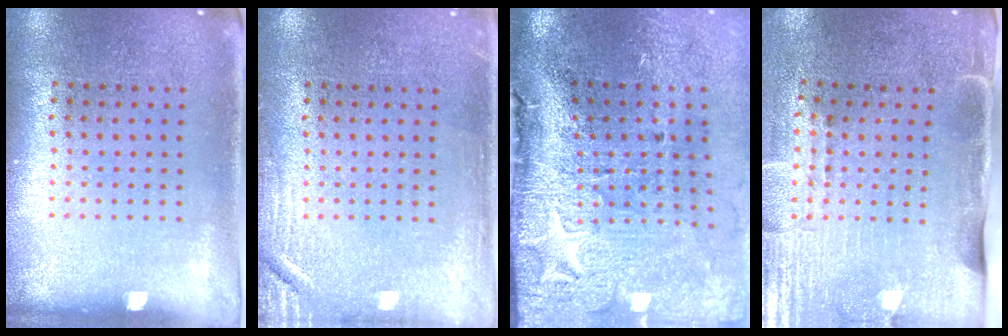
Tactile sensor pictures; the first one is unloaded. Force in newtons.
{"total": 2.3, "press": 2.2, "slide": 0.4}
{"total": 4.9, "press": 3.8, "slide": 3.1}
{"total": 4.4, "press": 3.7, "slide": 2.4}